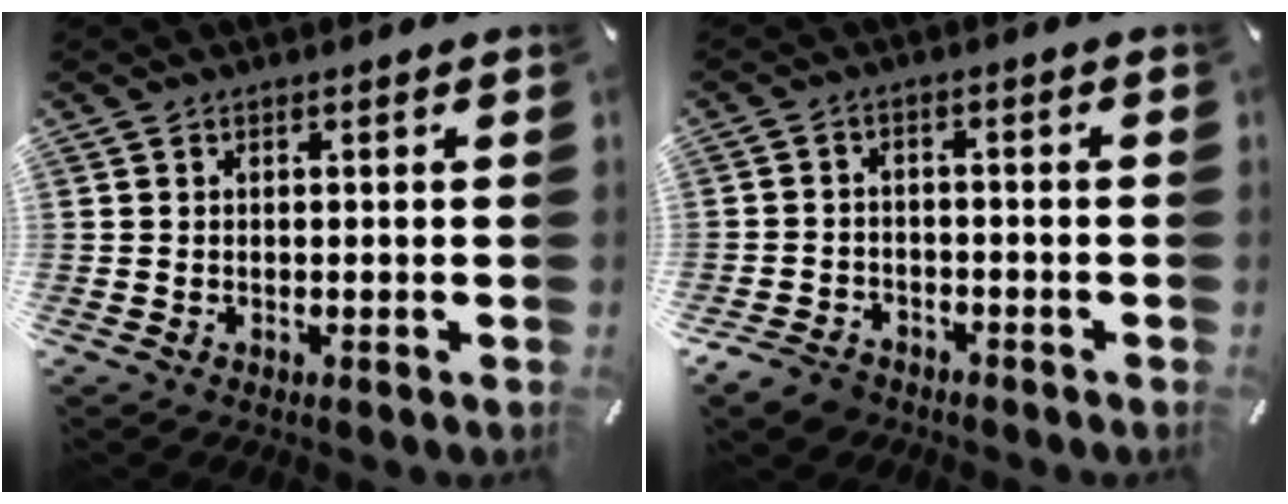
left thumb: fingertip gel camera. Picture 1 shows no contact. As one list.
[{"total": 4.8, "force": [-3.8, 2.8, 1.0], "torque": [-0.034, 0.017, -0.077]}]